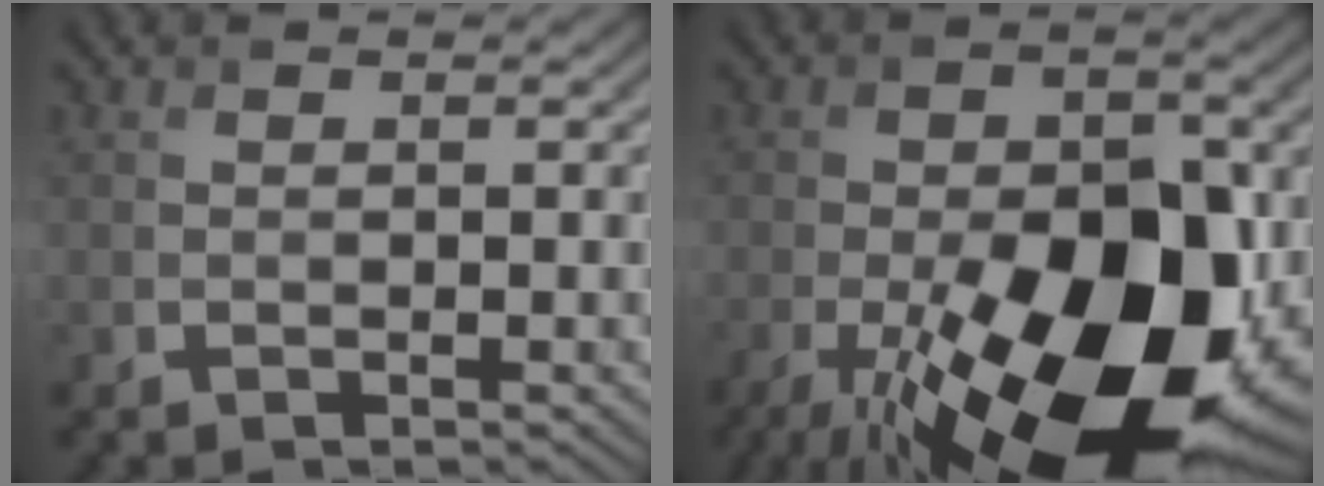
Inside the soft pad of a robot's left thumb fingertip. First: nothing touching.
{"total": 20.5, "force": [-6.9, 10.2, 16.4], "torque": [-0.258, -0.038, -0.089]}